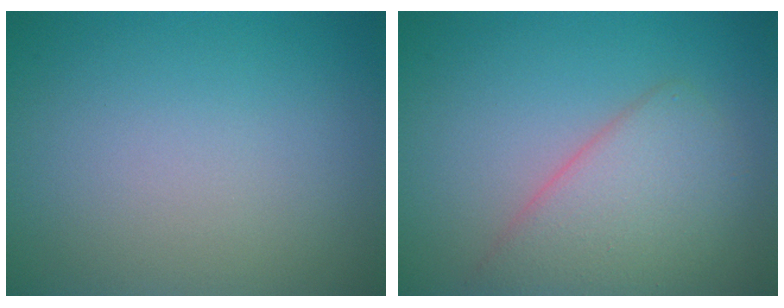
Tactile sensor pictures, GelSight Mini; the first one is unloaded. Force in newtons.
{"total": 4.6, "press": 4.6, "slide": 0.2}